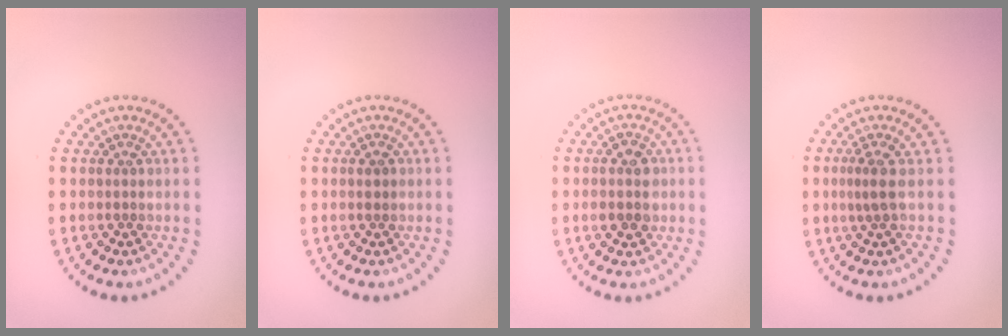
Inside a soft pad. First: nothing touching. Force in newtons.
{"total": 0.9, "press": 0.8, "slide": 0.3}
{"total": 2.7, "press": 2.7, "slide": 0.2}
{"total": 1.9, "press": 1.4, "slide": 1.3}